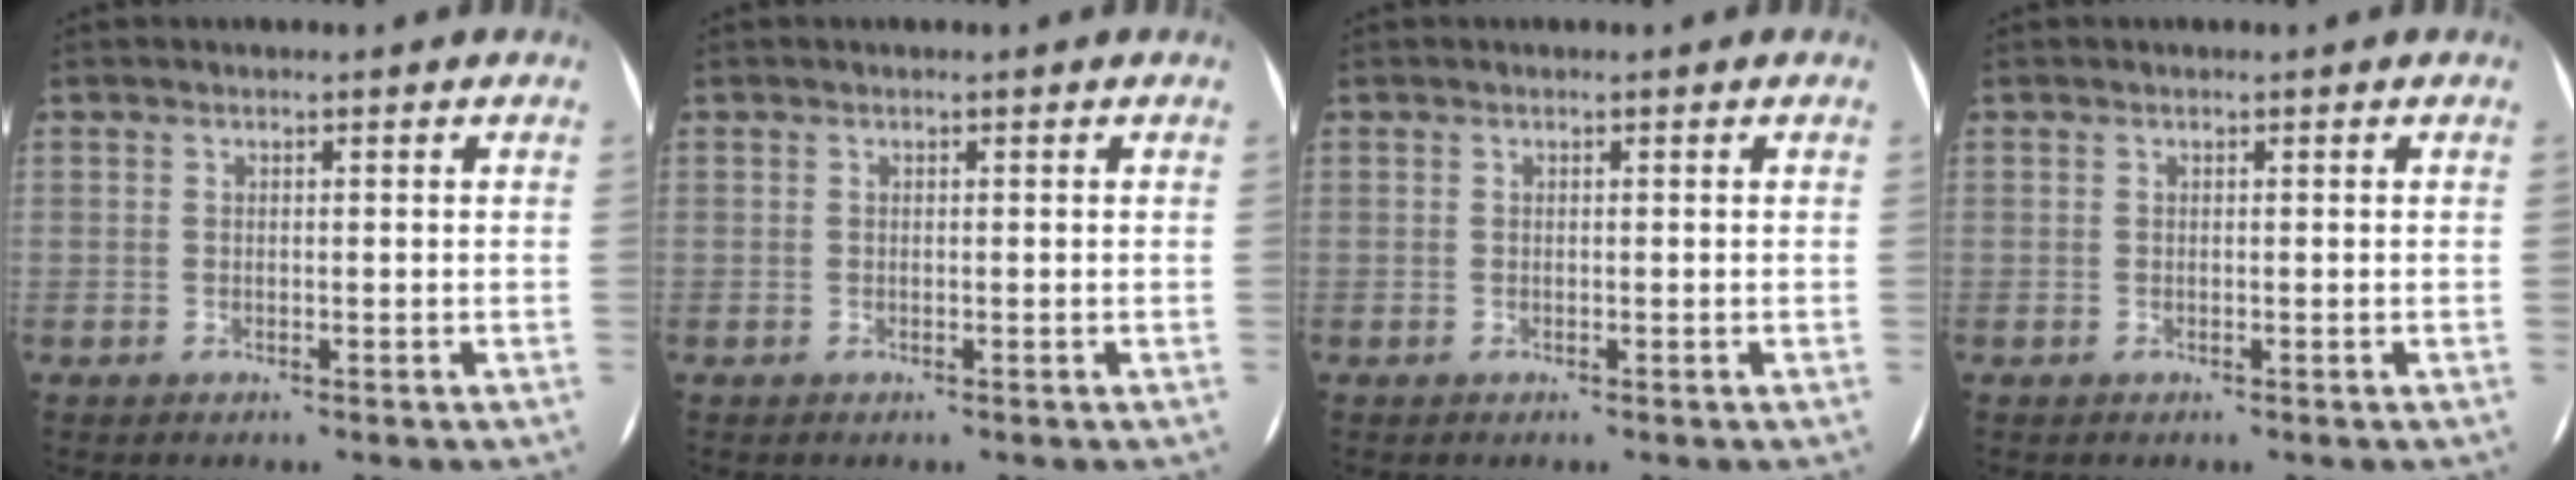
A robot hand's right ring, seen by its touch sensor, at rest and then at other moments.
{"total": 0.0}
{"total": 0.0}
{"total": 0.0}